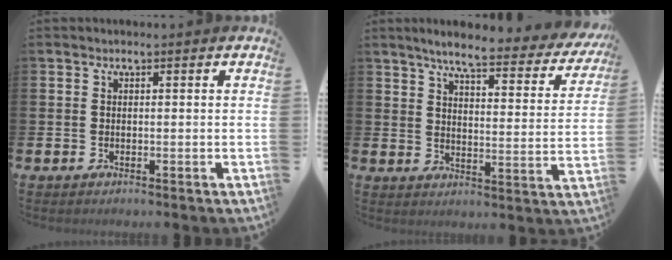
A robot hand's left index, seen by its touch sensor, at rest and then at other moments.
{"total": 5.8, "force": [4.9, 0.7, 2.9], "torque": [-0.066, -0.039, 0.074]}